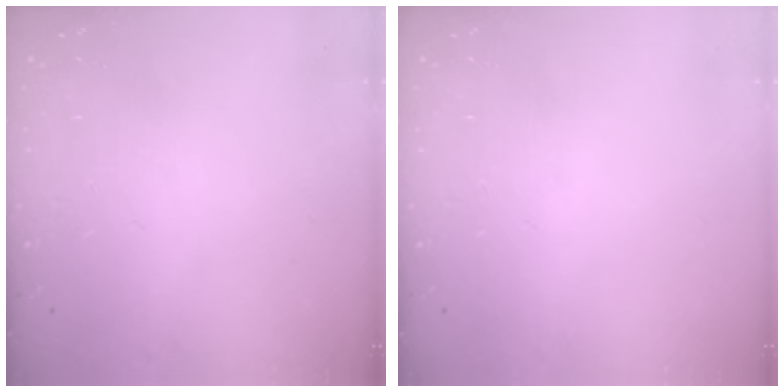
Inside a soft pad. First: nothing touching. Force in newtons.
{"total": 0.0}